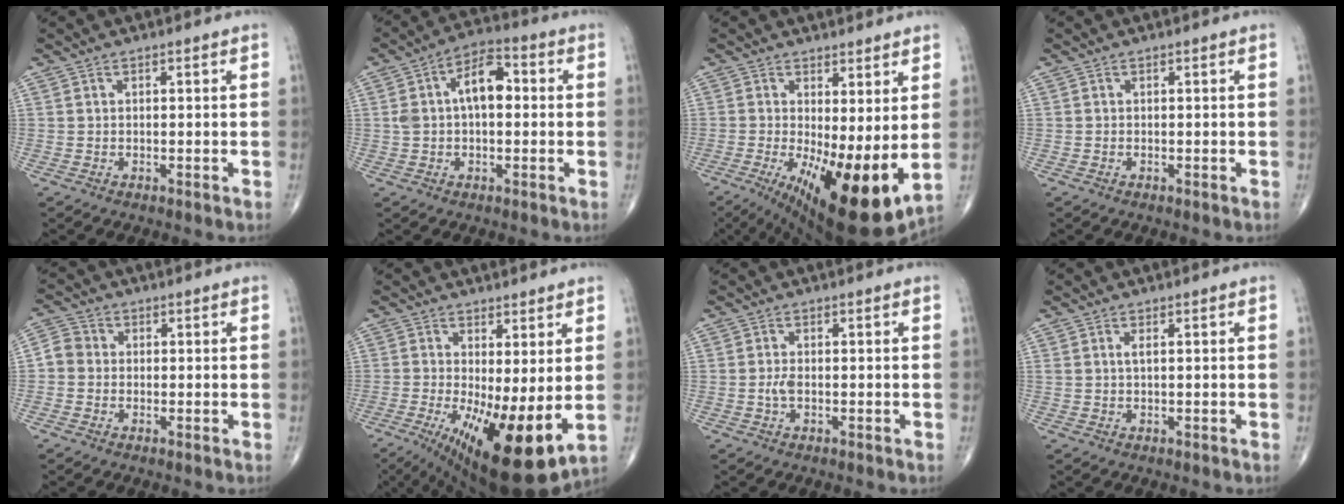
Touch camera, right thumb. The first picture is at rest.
{"total": 10.2, "force": [1.1, 5.6, 8.4], "torque": [-0.148, 0.032, 0.013]}
{"total": 15.8, "force": [-1.3, 5.1, 14.9], "torque": [-0.240, -0.032, -0.001]}
{"total": 0.0}
{"total": 4.0, "force": [-0.5, 3.7, 1.5], "torque": [-0.020, 0.010, -0.020]}
{"total": 15.3, "force": [-2.2, 4.8, 14.4], "torque": [-0.238, -0.028, -0.015]}
{"total": 1.6, "force": [-0.3, 0.7, 1.4], "torque": [-0.031, 0.000, -0.008]}
{"total": 1.1, "force": [0.3, 0.3, 1.0], "torque": [-0.025, 0.003, 0.008]}